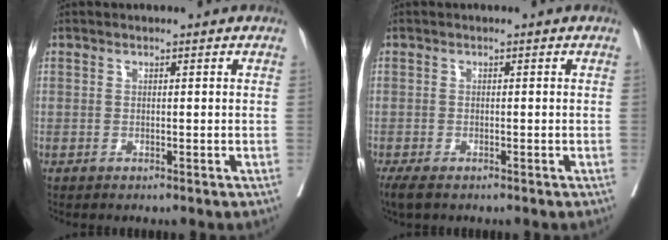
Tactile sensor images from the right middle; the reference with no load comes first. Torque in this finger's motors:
{"motor_torque": [0.76, -0.90, 0.23, 0.04]}